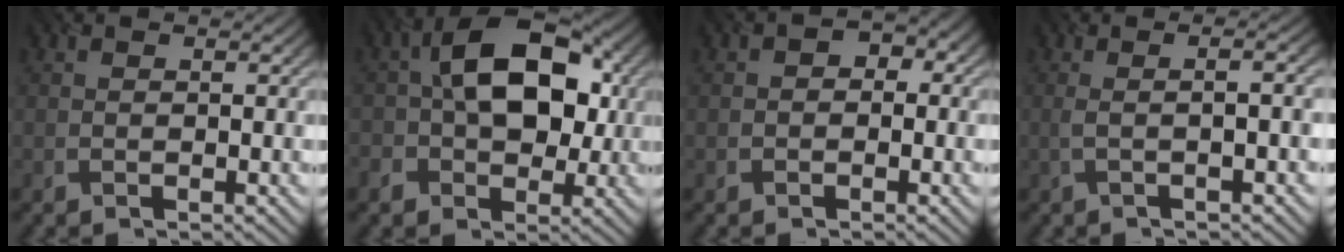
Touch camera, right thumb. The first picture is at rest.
{"total": 11.6, "force": [0.6, 7.7, 8.6], "torque": [-0.138, 0.017, -0.001]}
{"total": 1.7, "force": [-0.5, 1.3, 1.0], "torque": [-0.012, 0.005, -0.012]}
{"total": 3.8, "force": [-0.2, 0.9, 3.7], "torque": [-0.045, 0.009, -0.018]}